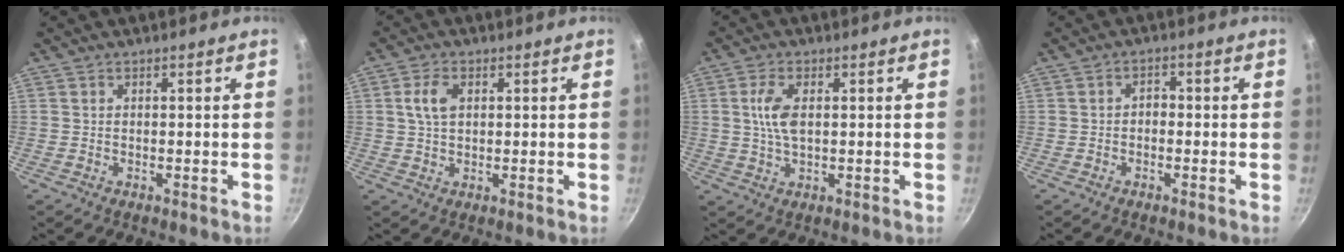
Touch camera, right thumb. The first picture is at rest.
{"total": 4.6, "force": [1.3, 2.7, 3.4], "torque": [-0.072, 0.002, 0.024]}
{"total": 5.6, "force": [0.9, 2.7, 4.9], "torque": [-0.107, -0.001, 0.015]}
{"total": 2.0, "force": [-0.6, 1.4, 1.3], "torque": [-0.008, 0.012, -0.016]}